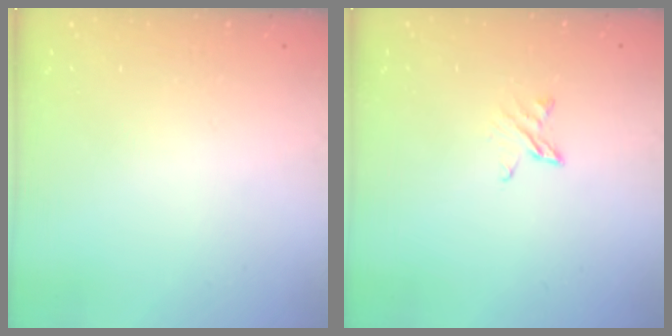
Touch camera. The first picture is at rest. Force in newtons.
{"total": 3.4, "press": 3.4, "slide": 0.4}